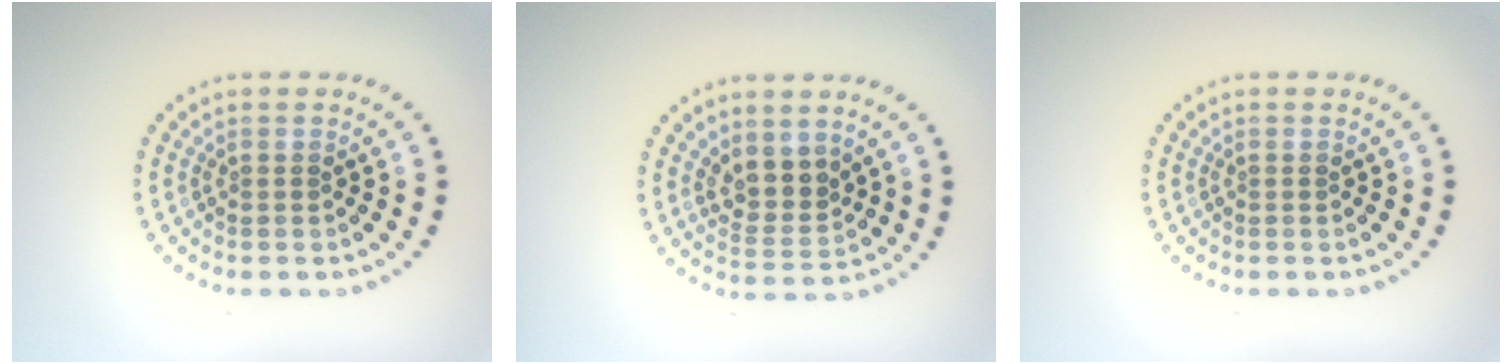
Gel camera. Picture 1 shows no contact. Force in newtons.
{"total": 2.9, "press": 2.3, "slide": 1.6}
{"total": 0.0}